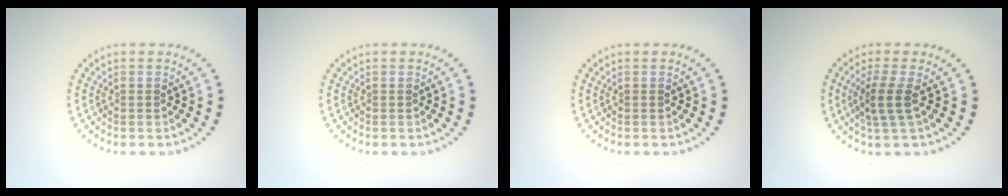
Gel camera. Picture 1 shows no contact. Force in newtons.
{"total": 0.0}
{"total": 0.0}
{"total": 2.6, "press": 2.0, "slide": 1.6}